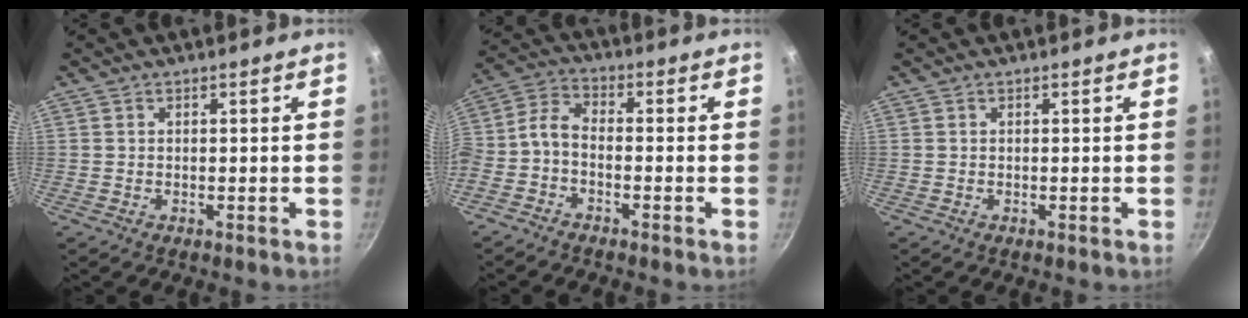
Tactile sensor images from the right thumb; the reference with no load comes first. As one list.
[{"total": 5.8, "force": [-2.2, 3.1, 4.4], "torque": [-0.112, 0.039, -0.060]}, {"total": 0.0}]